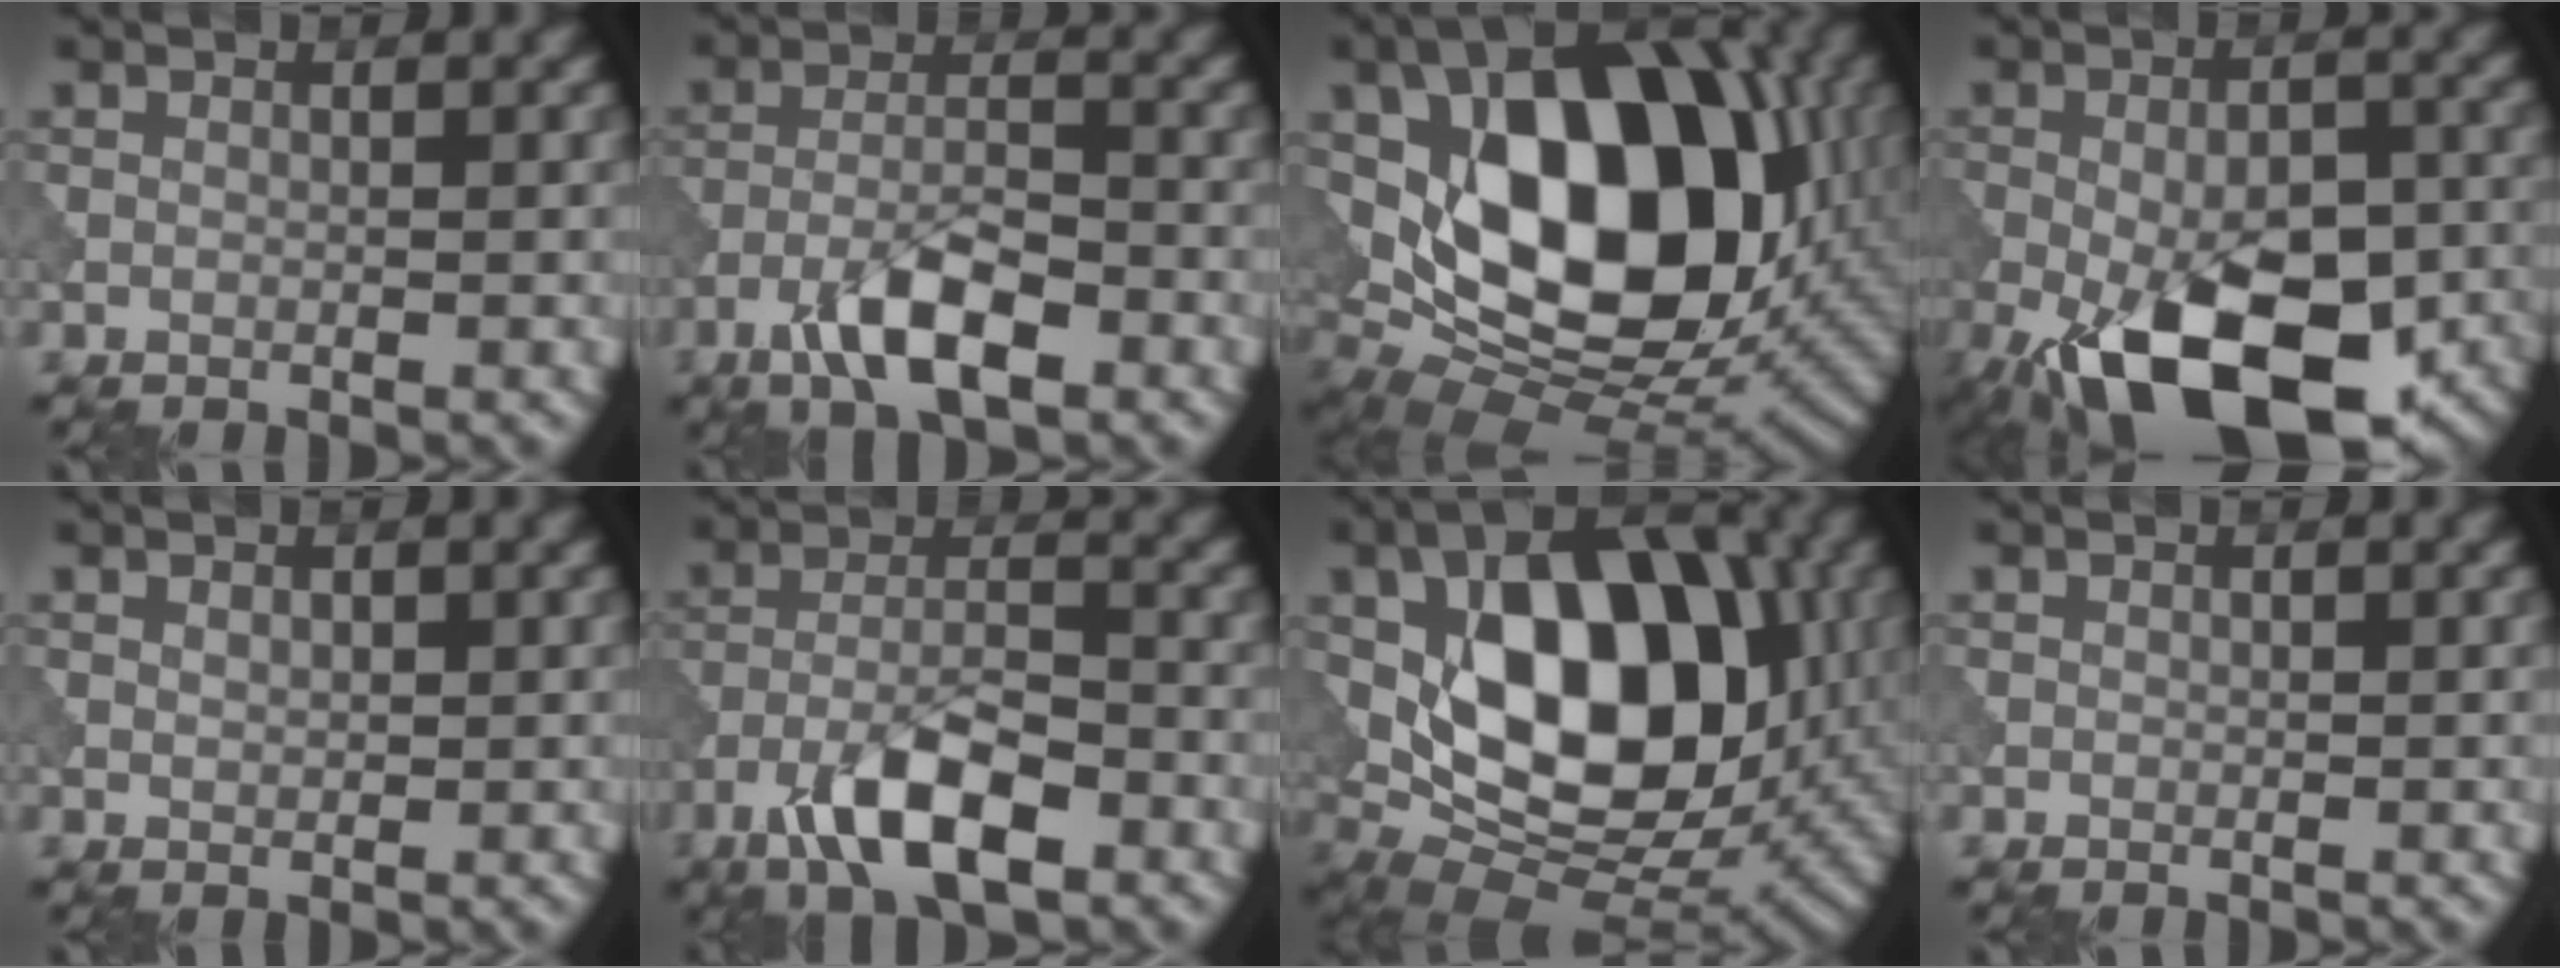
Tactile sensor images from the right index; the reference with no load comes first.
{"total": 6.3, "force": [-3.6, 2.0, 4.8], "torque": [-0.088, 0.004, -0.069]}
{"total": 17.5, "force": [2.2, 11.3, 13.3], "torque": [-0.198, -0.001, 0.035]}
{"total": 16.7, "force": [-7.6, 8.2, 12.4], "torque": [-0.203, -0.027, -0.120]}
{"total": 0.8, "force": [0.4, 0.5, 0.5], "torque": [-0.010, 0.000, 0.009]}
{"total": 7.9, "force": [-4.5, 2.8, 5.9], "torque": [-0.105, 0.007, -0.086]}
{"total": 15.0, "force": [1.6, 9.3, 11.7], "torque": [-0.176, 0.011, 0.020]}
{"total": 0.0}